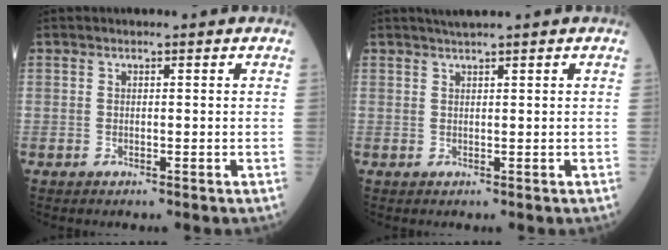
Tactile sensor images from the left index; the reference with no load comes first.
{"total": 1.7, "force": [1.5, -0.4, 0.8], "torque": [-0.010, 0.005, 0.030]}